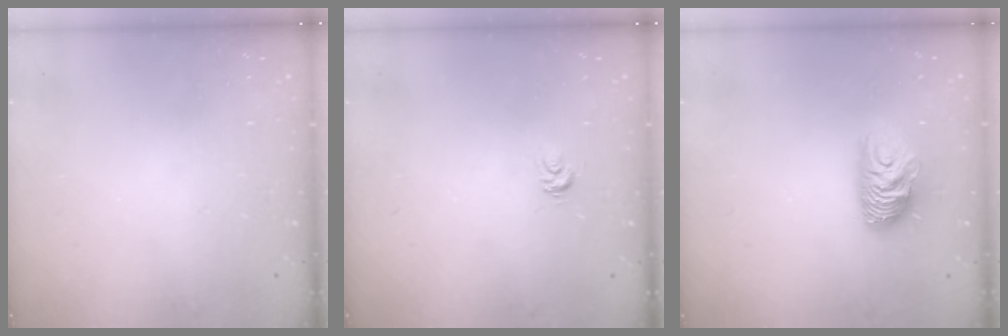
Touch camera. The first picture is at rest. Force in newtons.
{"total": 3.2, "press": 3.2, "slide": 0.1}
{"total": 10.5, "press": 10.4, "slide": 1.0}